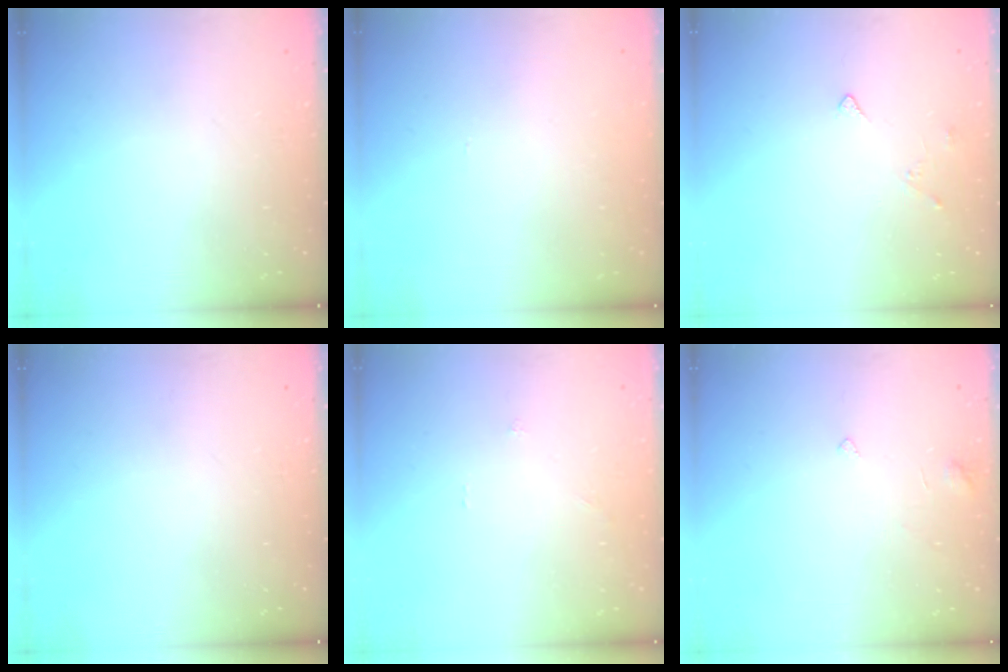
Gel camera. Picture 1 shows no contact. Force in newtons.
{"total": 0.5, "press": 0.5, "slide": 0.2}
{"total": 3.3, "press": 3.2, "slide": 0.6}
{"total": 0.0}
{"total": 0.0}
{"total": 3.3, "press": 3.3, "slide": 0.2}